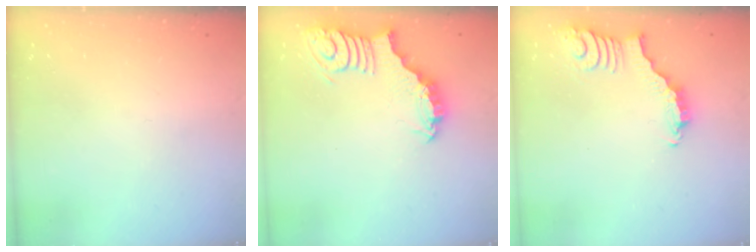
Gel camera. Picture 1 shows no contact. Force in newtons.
{"total": 3.0, "press": 3.0, "slide": 0.2}
{"total": 3.3, "press": 3.2, "slide": 0.5}